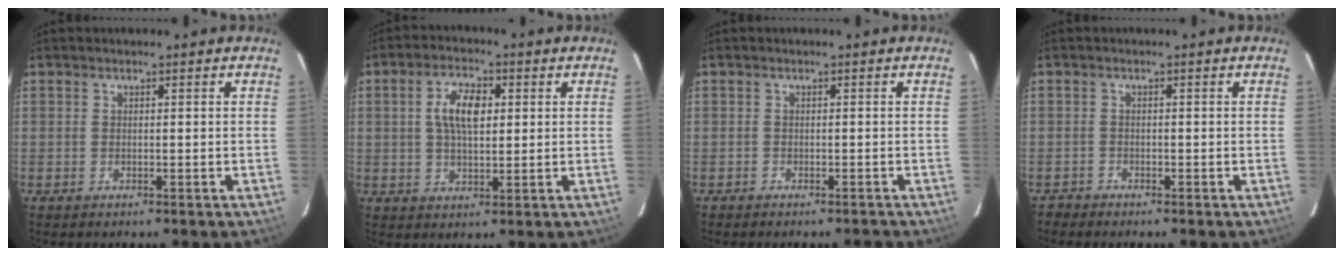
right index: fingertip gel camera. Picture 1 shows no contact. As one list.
[{"total": 7.2, "force": [1.5, 3.5, 6.1], "torque": [-0.112, 0.012, 0.028]}, {"total": 1.8, "force": [-1.7, 0.5, 0.3], "torque": [-0.009, 0.002, -0.020]}, {"total": 1.5, "force": [-1.4, 0.6, -0.1], "torque": [-0.007, 0.003, -0.026]}]